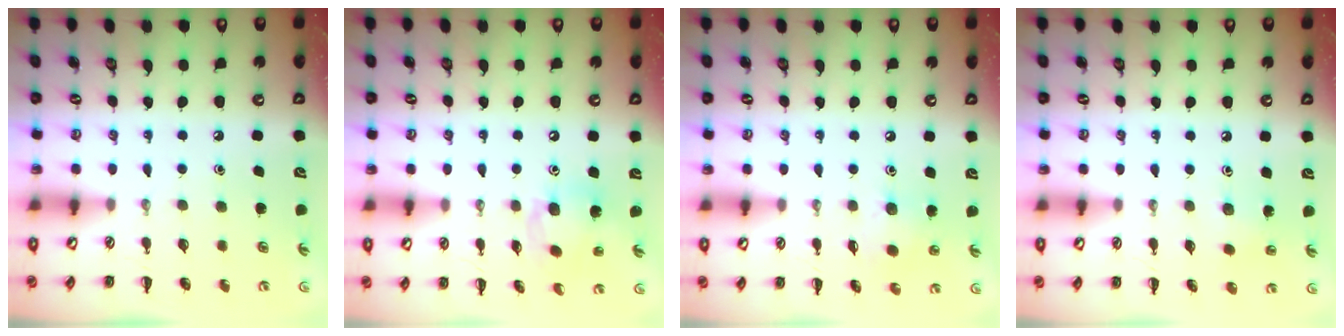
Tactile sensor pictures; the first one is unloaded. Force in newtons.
{"total": 12.0, "press": 11.6, "slide": 3.0}
{"total": 5.6, "press": 5.6, "slide": 0.7}
{"total": 2.6, "press": 2.5, "slide": 0.7}